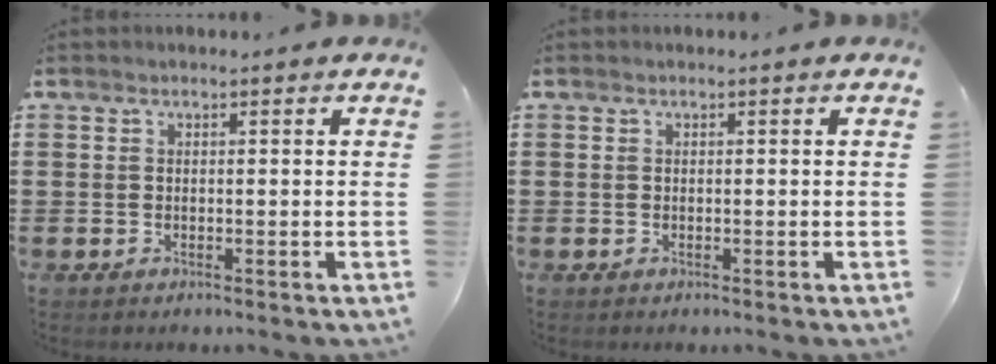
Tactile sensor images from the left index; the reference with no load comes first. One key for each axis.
{"total": 0.0}